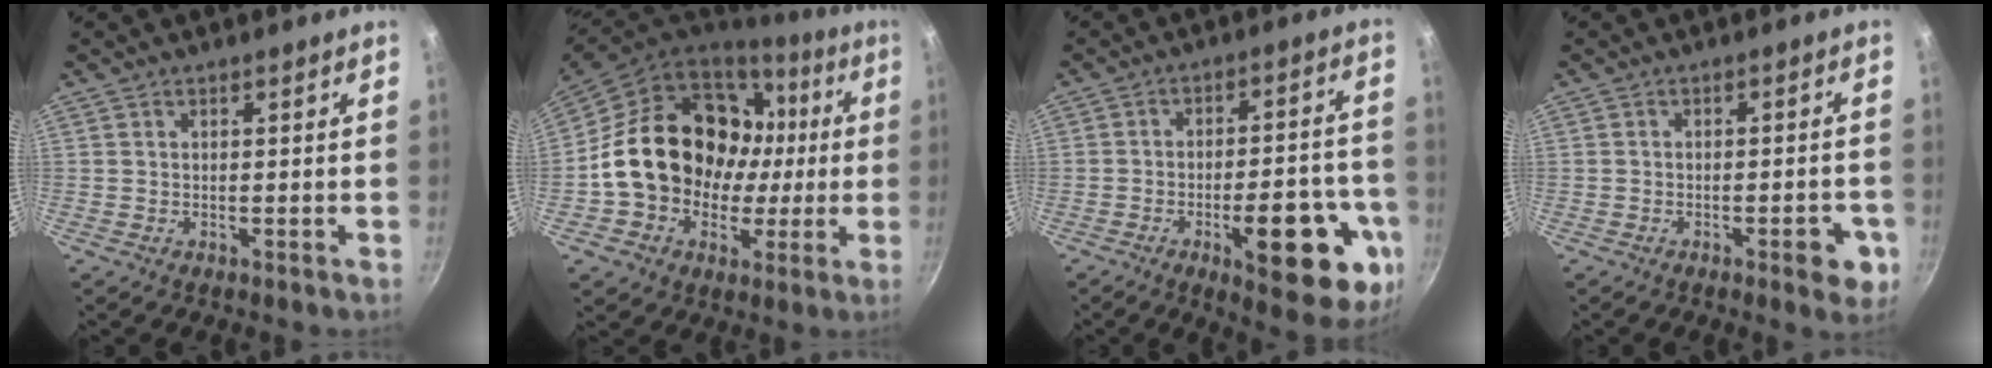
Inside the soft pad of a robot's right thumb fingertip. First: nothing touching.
{"total": 21.9, "force": [1.7, 17.9, 12.6], "torque": [-0.188, 0.045, 0.042]}
{"total": 19.4, "force": [-7.3, 7.2, 16.5], "torque": [-0.173, 0.021, -0.091]}
{"total": 6.1, "force": [-2.5, 2.3, 5.0], "torque": [-0.045, 0.014, -0.029]}